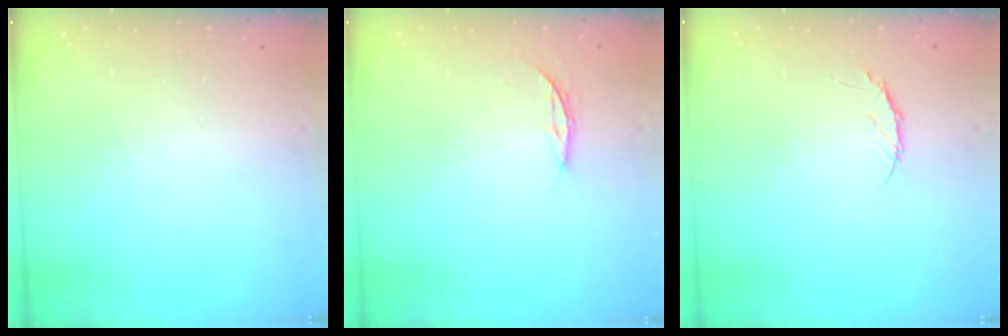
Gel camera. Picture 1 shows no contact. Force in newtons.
{"total": 3.8, "press": 3.8, "slide": 0.3}
{"total": 4.7, "press": 4.6, "slide": 0.4}